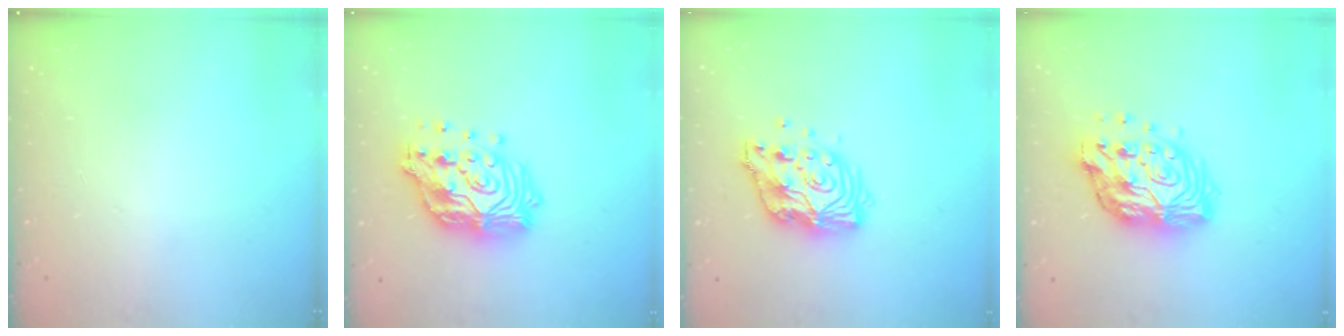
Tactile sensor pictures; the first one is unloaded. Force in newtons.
{"total": 20.2, "press": 20.1, "slide": 2.1}
{"total": 12.4, "press": 12.3, "slide": 1.1}
{"total": 16.0, "press": 16.0, "slide": 1.1}